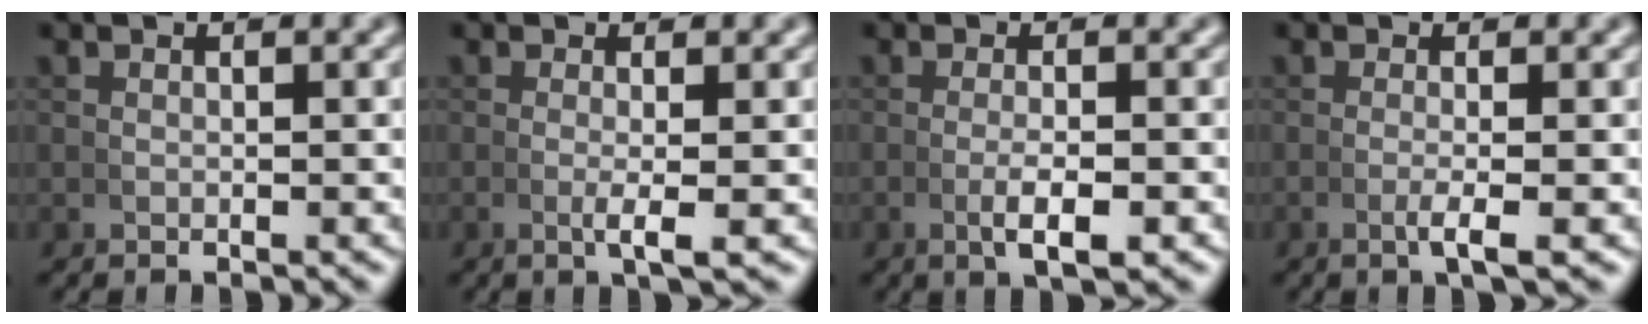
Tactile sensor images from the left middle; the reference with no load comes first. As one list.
[{"total": 1.8, "force": [-0.3, 0.1, 1.8], "torque": [-0.040, -0.009, -0.003]}, {"total": 2.9, "force": [-1.1, 0.7, 2.6], "torque": [-0.050, -0.005, -0.015]}, {"total": 2.0, "force": [-0.7, 0.1, 1.8], "torque": [-0.041, -0.007, -0.011]}]